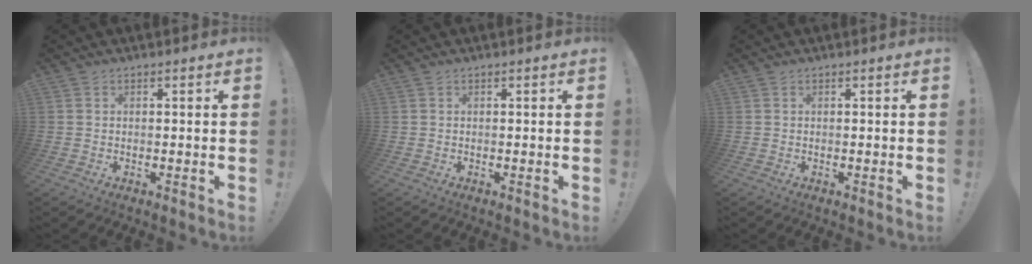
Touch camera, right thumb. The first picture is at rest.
{"total": 0.0}
{"total": 0.0}